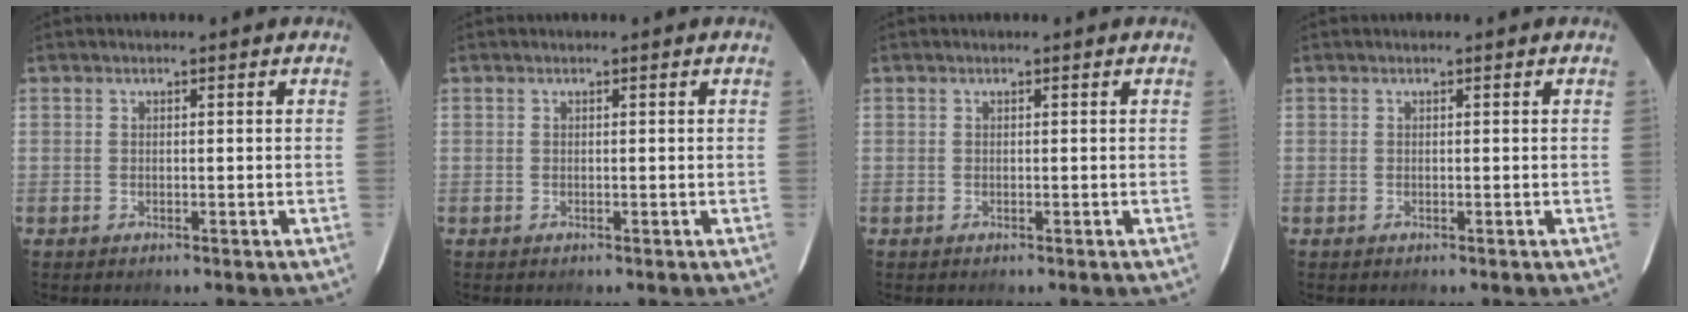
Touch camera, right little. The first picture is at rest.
{"total": 0.0}
{"total": 0.0}
{"total": 0.0}